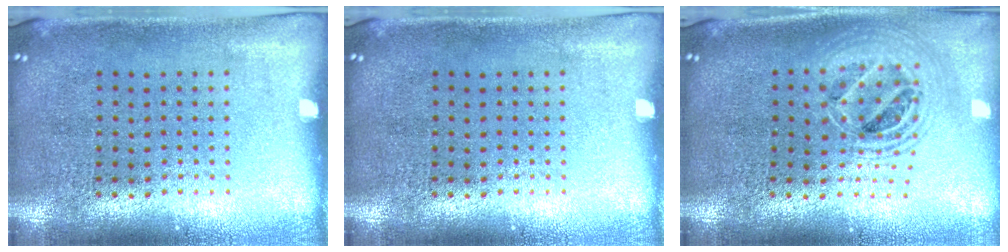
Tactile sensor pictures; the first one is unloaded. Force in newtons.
{"total": 0.0}
{"total": 2.0, "press": 1.6, "slide": 1.2}